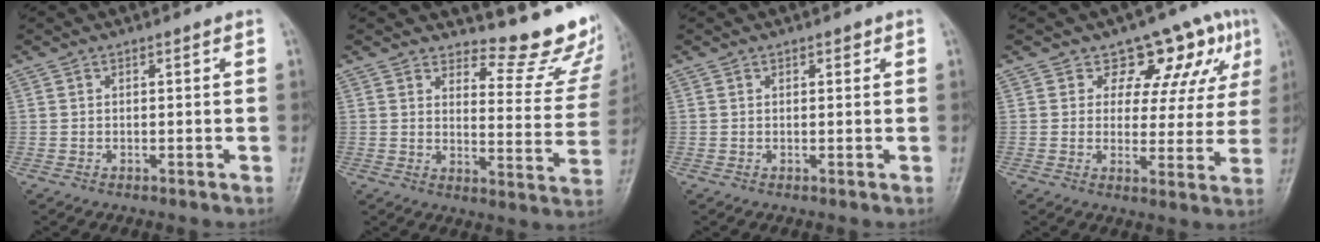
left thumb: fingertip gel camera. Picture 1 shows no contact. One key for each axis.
{"total": 15.4, "fx": 13.3, "fy": 5.0, "fz": 5.9, "tx": -0.024, "ty": -0.131, "tz": 0.145}
{"total": 0.9, "fx": 0.5, "fy": 0.5, "fz": 0.5, "tx": 0.000, "ty": -0.001, "tz": 0.005}
{"total": 11.7, "fx": 6.8, "fy": 7.1, "fz": 6.3, "tx": -0.024, "ty": -0.026, "tz": 0.081}